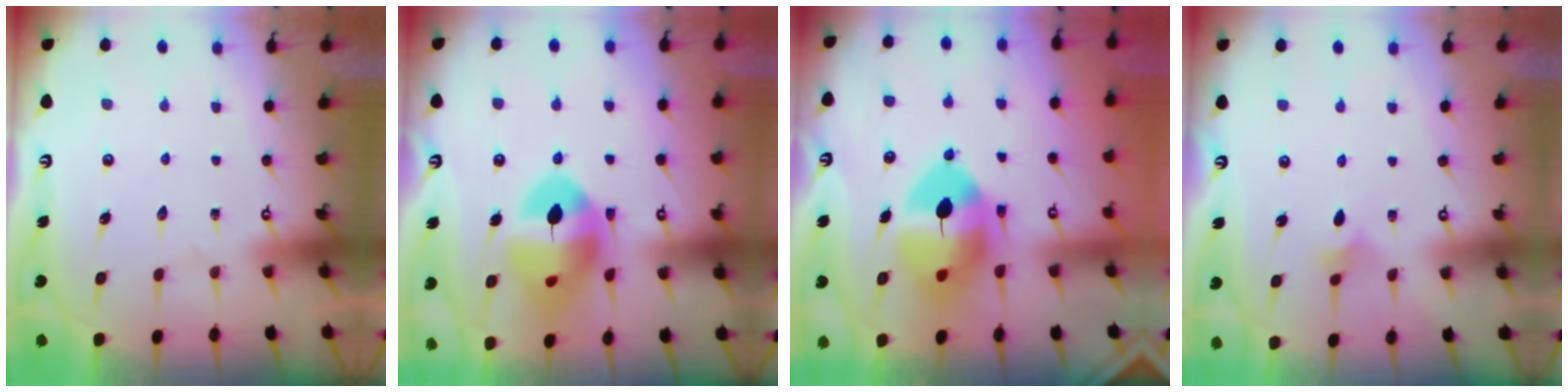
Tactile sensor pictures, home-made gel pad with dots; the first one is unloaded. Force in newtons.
{"total": 14.5, "press": 14.4, "slide": 1.5}
{"total": 12.9, "press": 12.8, "slide": 1.8}
{"total": 2.0, "press": 1.9, "slide": 0.5}